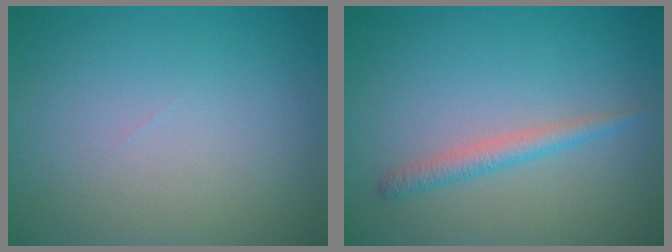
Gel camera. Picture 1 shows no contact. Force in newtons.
{"total": 1.9, "press": 1.9, "slide": 0.1}